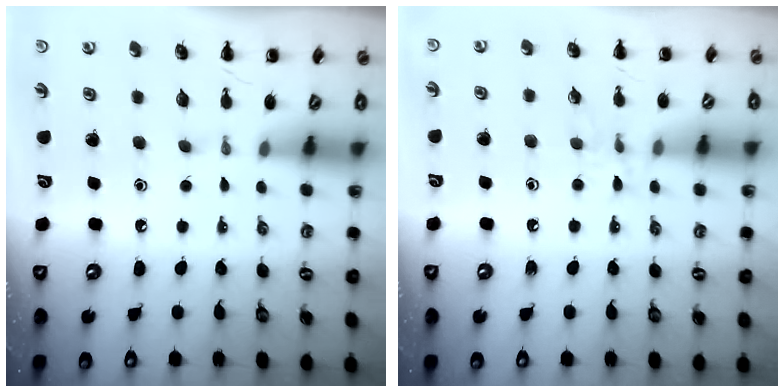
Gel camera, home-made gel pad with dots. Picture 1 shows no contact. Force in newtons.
{"total": 7.7, "press": 7.5, "slide": 1.4}